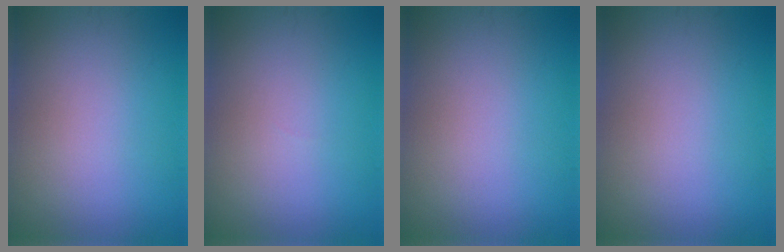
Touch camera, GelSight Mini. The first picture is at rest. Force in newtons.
{"total": 0.0}
{"total": 0.0}
{"total": 0.0}